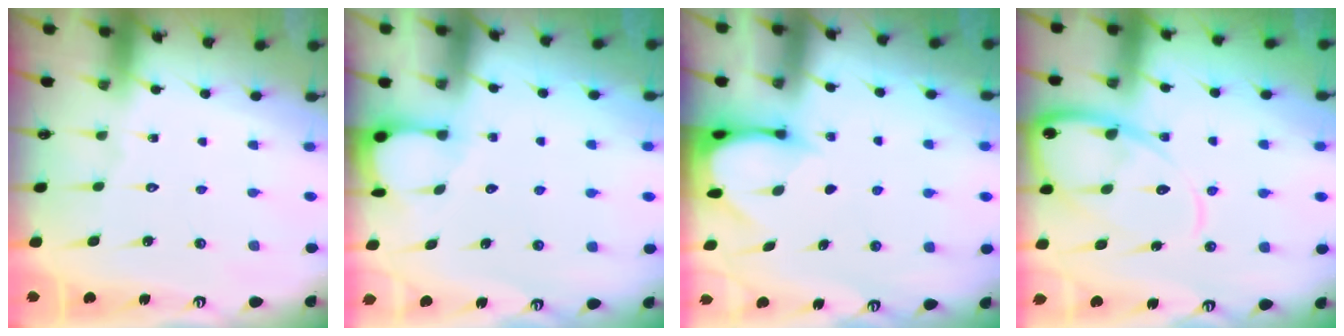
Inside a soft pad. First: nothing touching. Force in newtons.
{"total": 2.4, "press": 2.3, "slide": 0.4}
{"total": 3.4, "press": 3.3, "slide": 0.3}
{"total": 12.7, "press": 12.6, "slide": 1.4}